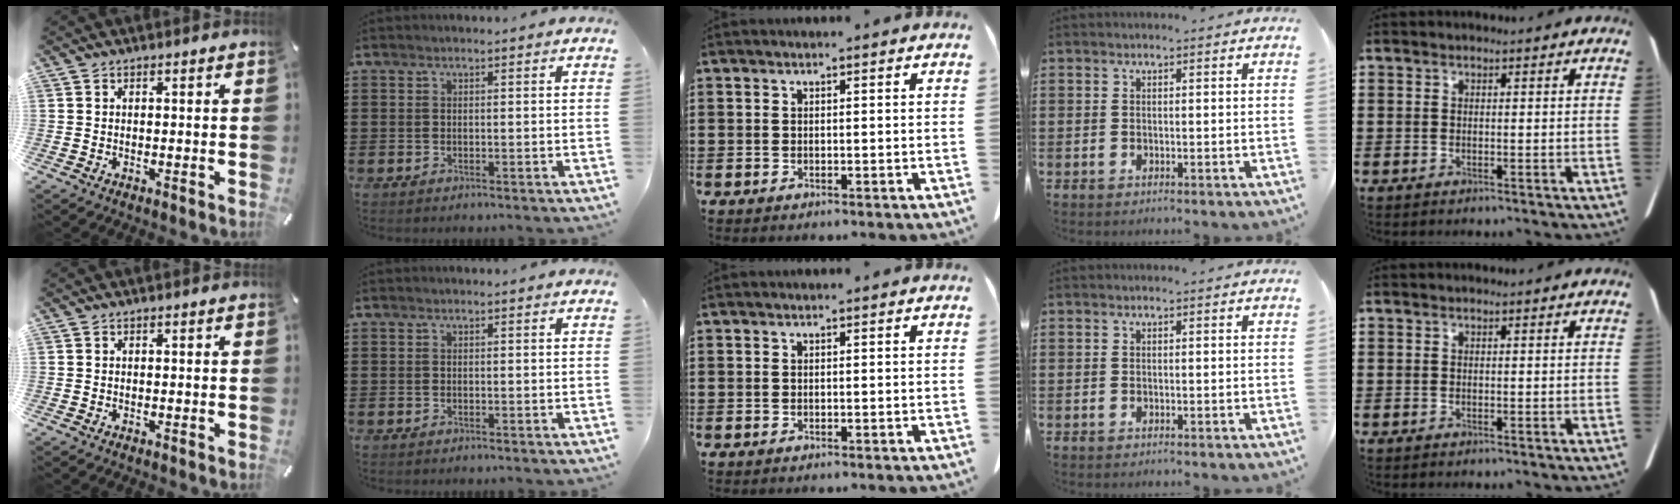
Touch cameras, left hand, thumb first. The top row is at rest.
{}